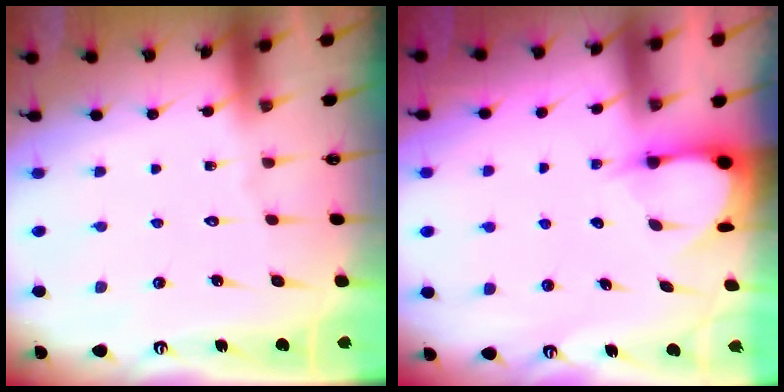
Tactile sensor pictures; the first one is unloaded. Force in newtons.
{"total": 3.4, "press": 3.4, "slide": 0.4}